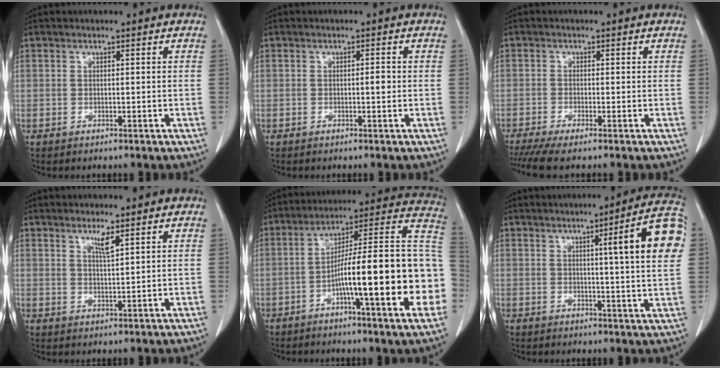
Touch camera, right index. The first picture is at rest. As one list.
[{"total": 1.2, "force": [-0.1, 0.3, 1.1], "torque": [-0.013, 0.002, -0.002]}, {"total": 4.6, "force": [-3.5, 0.1, 3.0], "torque": [-0.049, -0.009, -0.061]}, {"total": 2.5, "force": [1.6, -0.1, 2.0], "torque": [-0.040, -0.006, 0.031]}, {"total": 23.2, "force": [-5.3, 1.8, 22.5], "torque": [-0.242, 0.025, -0.079]}, {"total": 11.2, "force": [2.7, -0.3, 10.9], "torque": [-0.137, 0.007, 0.026]}]